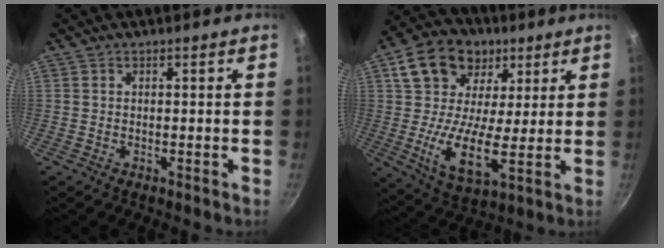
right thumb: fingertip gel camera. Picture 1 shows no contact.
{"total": 18.7, "force": [5.1, 13.0, 12.4], "torque": [-0.193, -0.006, 0.078]}